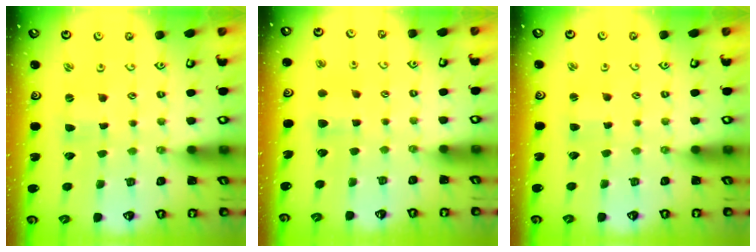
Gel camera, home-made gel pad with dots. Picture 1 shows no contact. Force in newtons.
{"total": 5.8, "press": 5.8, "slide": 0.5}
{"total": 1.9, "press": 1.9, "slide": 0.2}